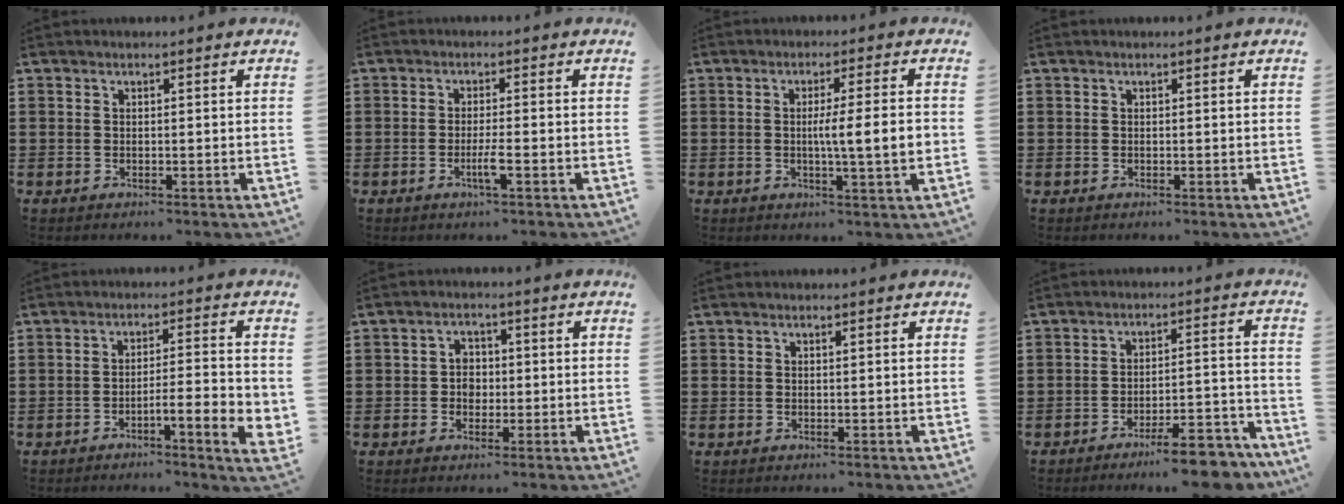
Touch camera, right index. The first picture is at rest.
{"total": 3.0, "force": [-1.3, 0.0, 2.7], "torque": [-0.053, -0.006, -0.027]}
{"total": 6.2, "force": [-0.4, 0.2, 6.2], "torque": [-0.109, -0.006, -0.012]}
{"total": 0.0}
{"total": 5.2, "force": [-2.3, 0.6, 4.6], "torque": [-0.076, -0.004, -0.039]}
{"total": 2.6, "force": [-0.4, 2.3, 1.3], "torque": [-0.031, 0.008, -0.012]}
{"total": 0.0}
{"total": 7.8, "force": [-6.9, 0.7, 3.5], "torque": [-0.045, 0.014, -0.125]}